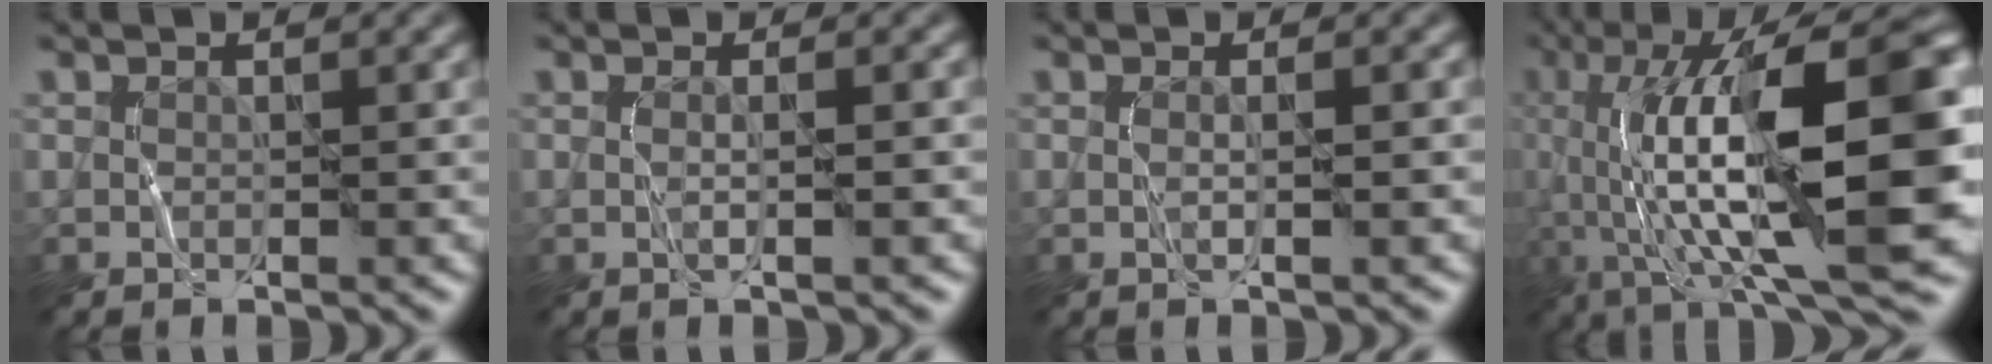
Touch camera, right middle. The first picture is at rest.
{"total": 1.6, "force": [0.0, 0.5, 1.6], "torque": [-0.016, 0.003, -0.010]}
{"total": 1.3, "force": [0.0, 0.4, 1.3], "torque": [-0.015, 0.004, -0.006]}
{"total": 18.0, "force": [1.3, 7.0, 16.6], "torque": [-0.280, 0.031, 0.028]}